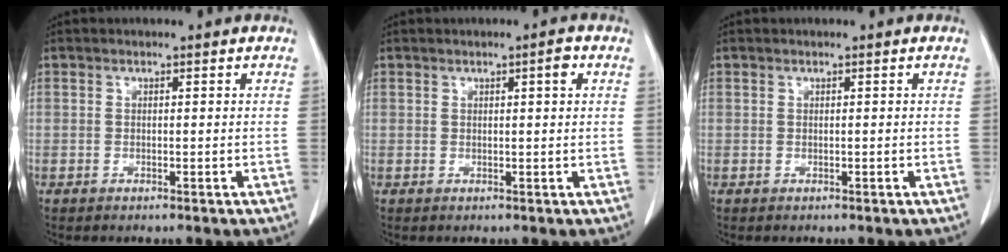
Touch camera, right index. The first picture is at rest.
{"total": 1.6, "force": [0.7, 0.2, 1.5], "torque": [-0.020, 0.002, 0.008]}
{"total": 0.0}